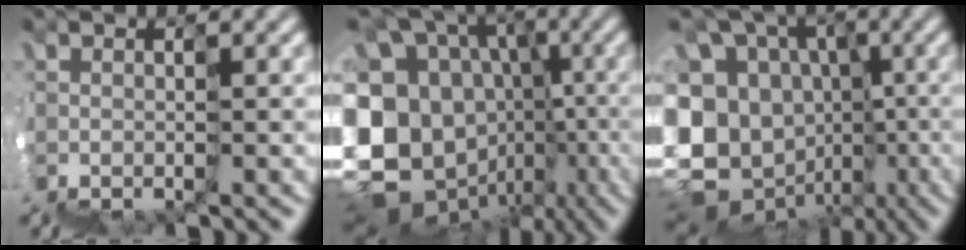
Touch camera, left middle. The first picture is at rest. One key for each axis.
{"total": 13.6, "fx": -3.2, "fy": 12.4, "fz": 4.6, "tx": -0.105, "ty": 0.014, "tz": -0.039}
{"total": 10.6, "fx": -2.3, "fy": 9.8, "fz": 3.5, "tx": -0.104, "ty": 0.032, "tz": -0.028}